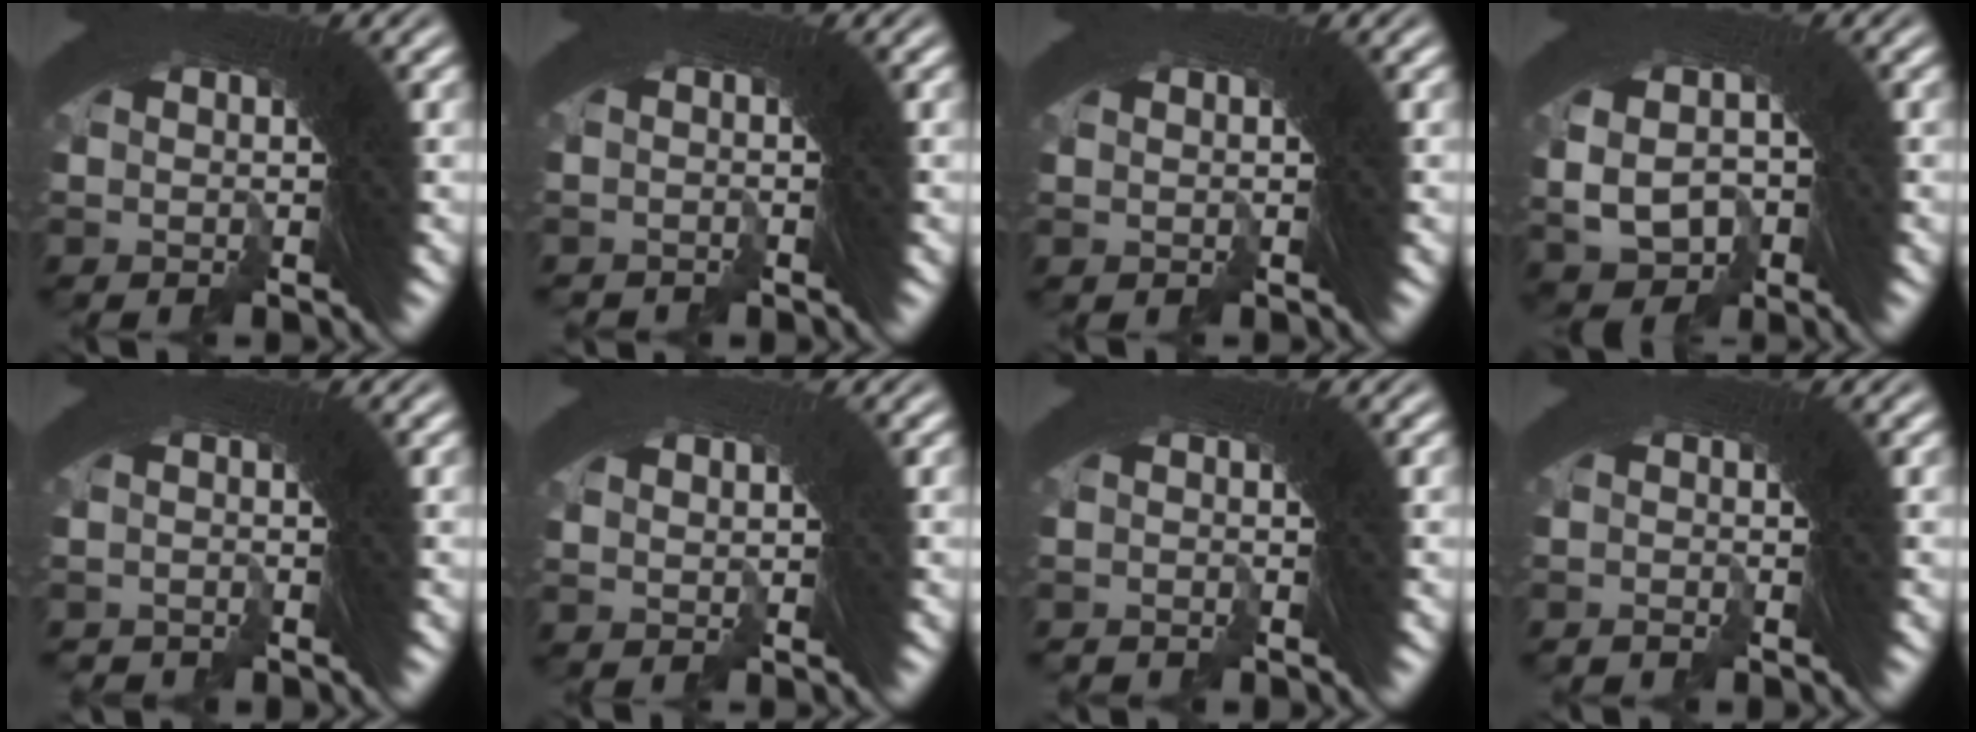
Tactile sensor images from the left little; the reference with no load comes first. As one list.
[{"total": 1.4, "force": [-0.7, -0.1, -1.2], "torque": [0.016, -0.001, -0.012]}, {"total": 0.8, "force": [-0.4, -0.2, -0.6], "torque": [0.005, -0.006, -0.003]}, {"total": 6.9, "force": [-3.1, 6.0, 1.6], "torque": [-0.042, -0.029, -0.044]}, {"total": 2.4, "force": [-1.6, -0.1, -1.7], "torque": [0.016, -0.008, -0.025]}, {"total": 1.6, "force": [-0.9, 0.0, -1.3], "torque": [0.007, -0.011, -0.006]}, {"total": 1.9, "force": [-1.3, -0.2, -1.3], "torque": [0.015, -0.005, -0.022]}, {"total": 1.8, "force": [-1.4, -0.1, -1.1], "torque": [0.011, -0.004, -0.025]}]